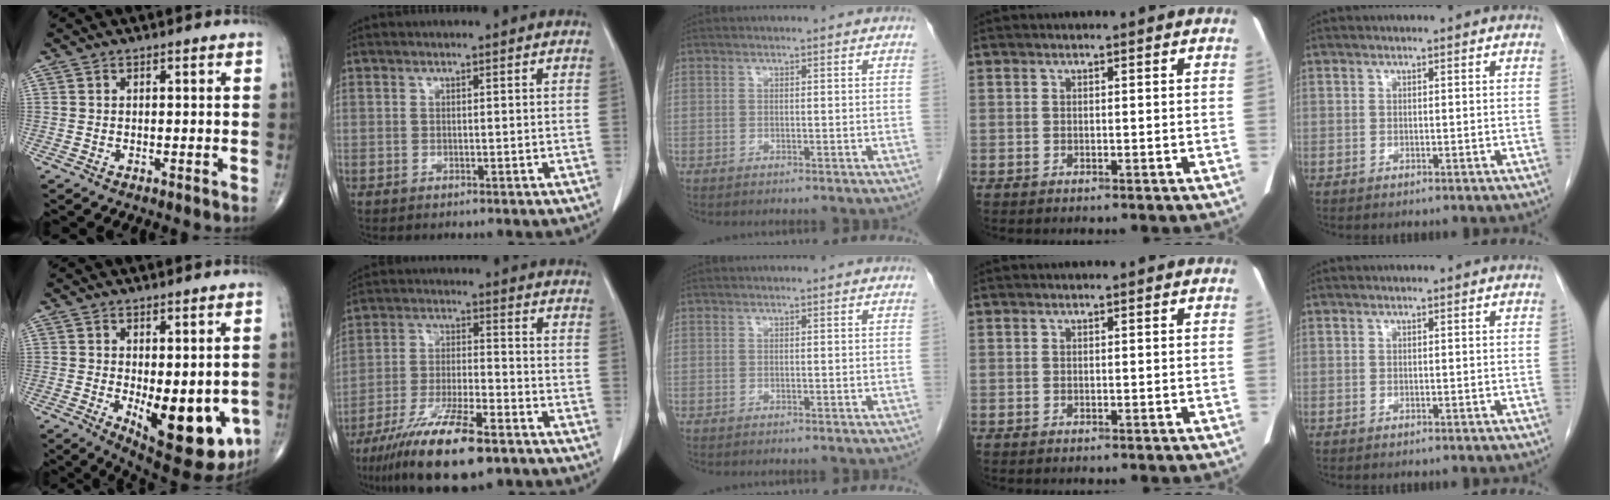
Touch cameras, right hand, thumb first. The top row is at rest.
{"thumb": {"total": 16.3, "force": [-3.5, 7.2, 14.2], "torque": [-0.165, -0.027, -0.027]}, "index": {"total": 15.2, "force": [-10.1, 2.9, 10.9], "torque": [-0.208, -0.032, -0.180]}}